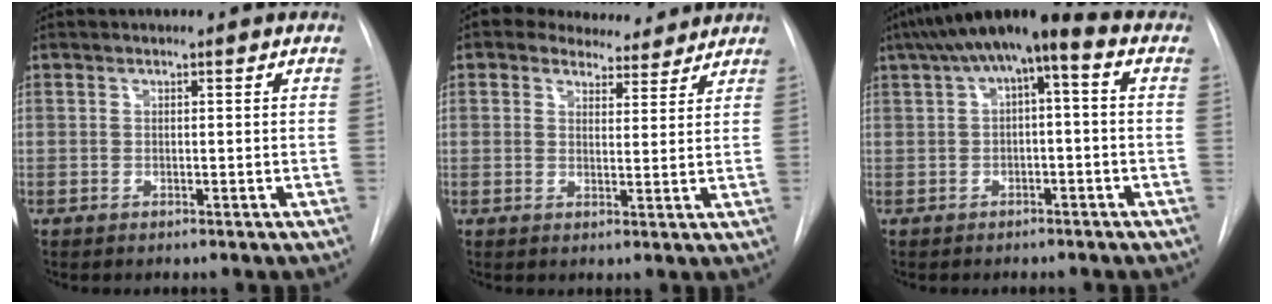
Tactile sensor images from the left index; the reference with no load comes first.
{"total": 8.2, "force": [7.3, 3.4, 1.9], "torque": [-0.016, 0.007, 0.088]}
{"total": 10.2, "force": [3.0, 2.7, 9.3], "torque": [-0.162, 0.053, 0.041]}